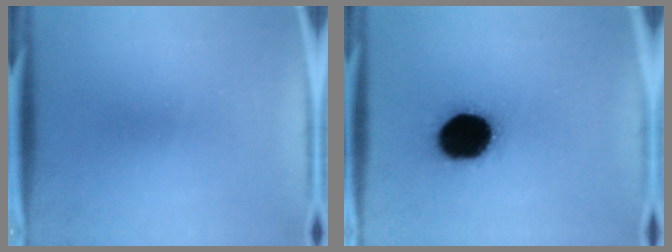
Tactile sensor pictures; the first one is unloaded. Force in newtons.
{"total": 19.6}